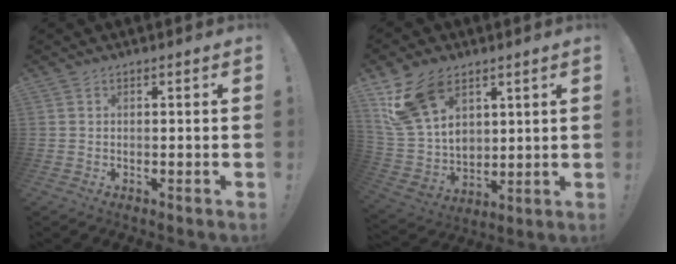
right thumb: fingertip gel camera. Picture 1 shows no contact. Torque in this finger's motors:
{"motor_torque": [1.16, 3.51, 1.28, 0.61, 0.16]}